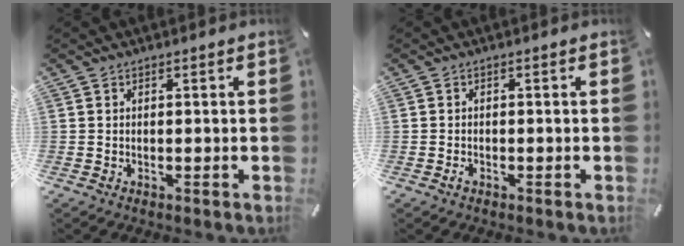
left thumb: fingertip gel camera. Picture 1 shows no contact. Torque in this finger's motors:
{"motor_torque": [-0.11, 0.29, 0.12, -0.01, 0.02]}